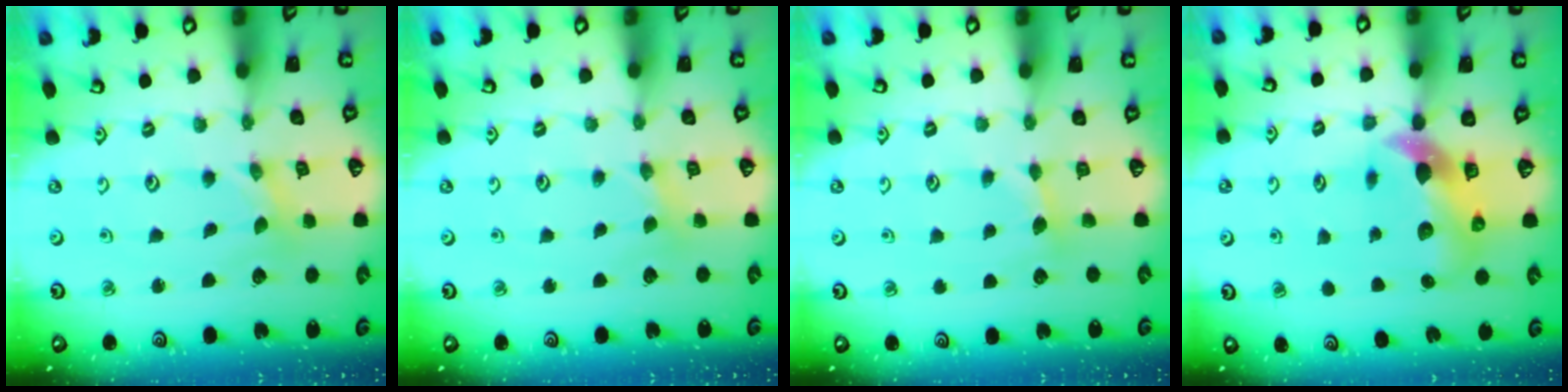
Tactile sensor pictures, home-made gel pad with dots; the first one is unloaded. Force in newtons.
{"total": 2.1, "press": 2.1, "slide": 0.4}
{"total": 2.9, "press": 2.9, "slide": 0.4}
{"total": 8.0, "press": 8.0, "slide": 1.1}